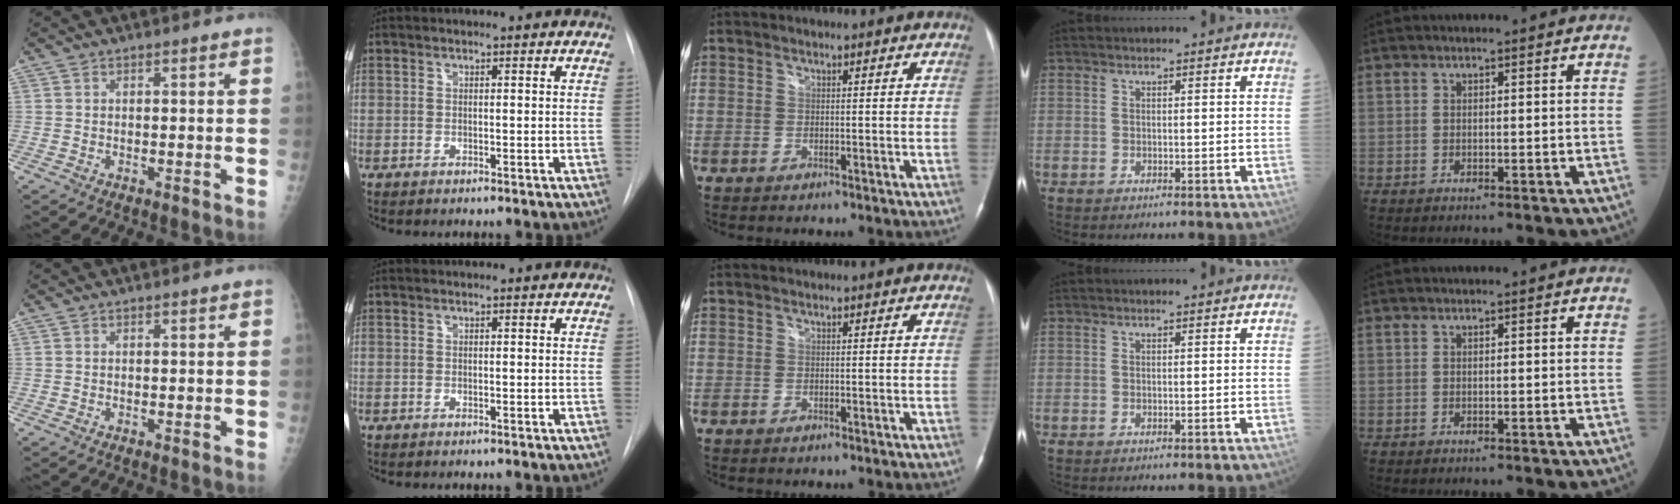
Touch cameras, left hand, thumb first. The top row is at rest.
{}